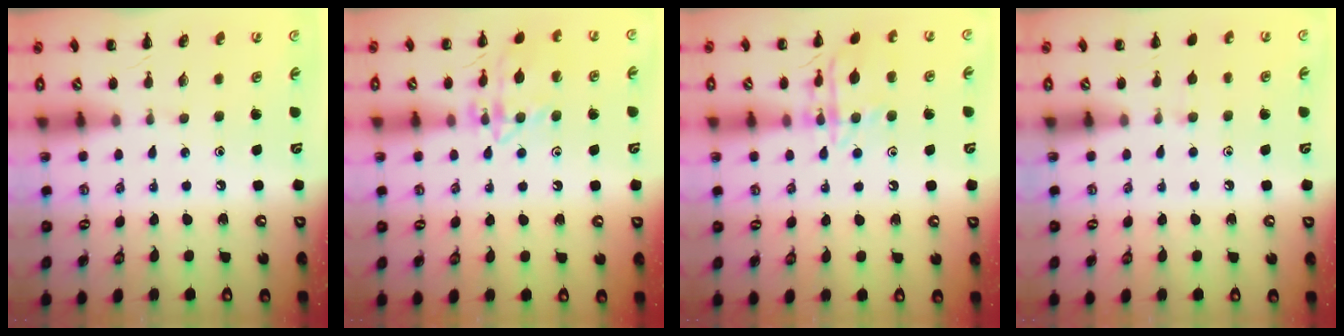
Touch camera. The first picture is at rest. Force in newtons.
{"total": 13.5, "press": 13.5, "slide": 0.7}
{"total": 13.7, "press": 13.7, "slide": 0.9}
{"total": 4.8, "press": 4.5, "slide": 1.7}